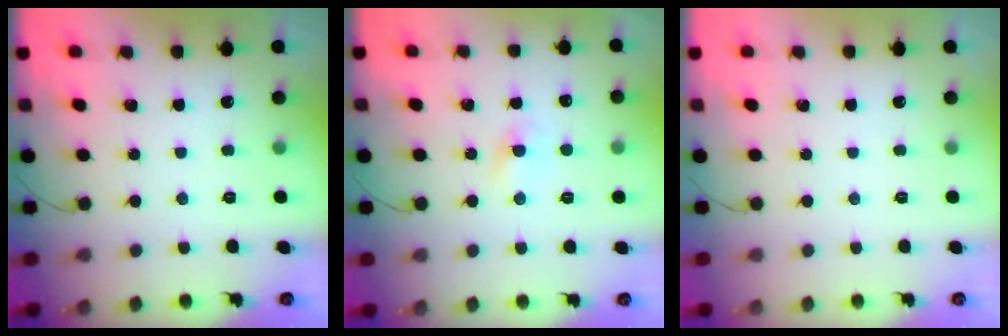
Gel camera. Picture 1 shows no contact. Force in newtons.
{"total": 2.0, "press": 1.8, "slide": 1.0}
{"total": 0.0}